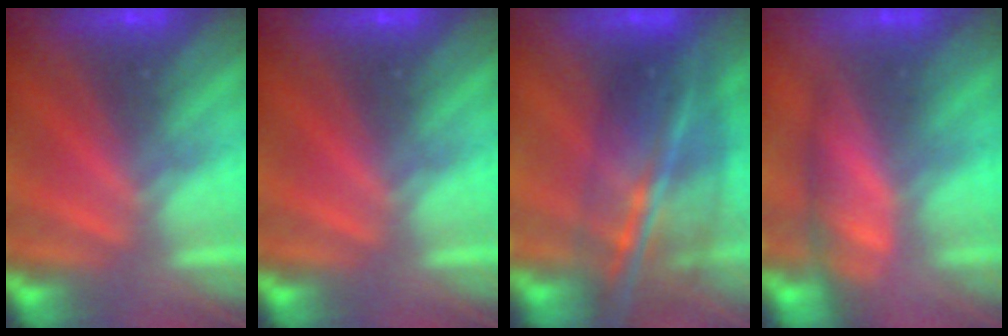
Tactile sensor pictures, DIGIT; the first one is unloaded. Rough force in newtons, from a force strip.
{"total": 0.0}
{"total": 7.7}
{"total": 5.0}